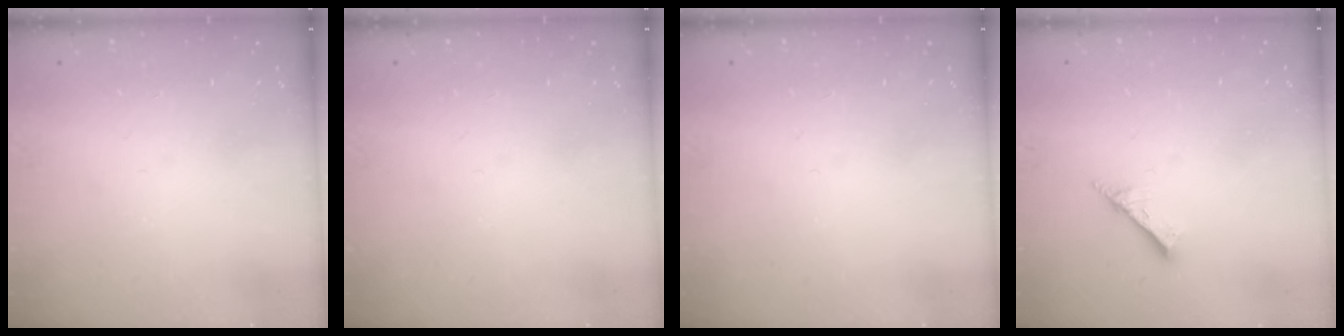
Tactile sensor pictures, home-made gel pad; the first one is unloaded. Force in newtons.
{"total": 0.0}
{"total": 0.0}
{"total": 2.0, "press": 2.0, "slide": 0.1}